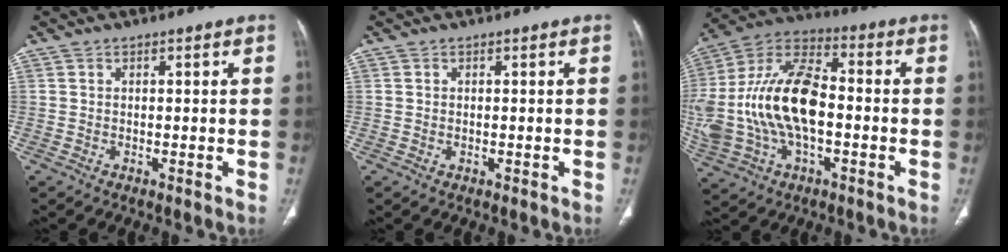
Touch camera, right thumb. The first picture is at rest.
{"total": 0.0}
{"total": 23.4, "force": [-1.9, 13.0, 19.3], "torque": [-0.414, 0.028, -0.030]}